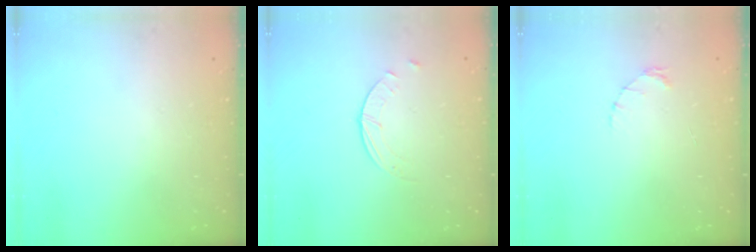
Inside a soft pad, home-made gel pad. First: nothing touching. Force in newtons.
{"total": 0.9, "press": 0.9, "slide": 0.2}
{"total": 1.6, "press": 1.5, "slide": 0.3}